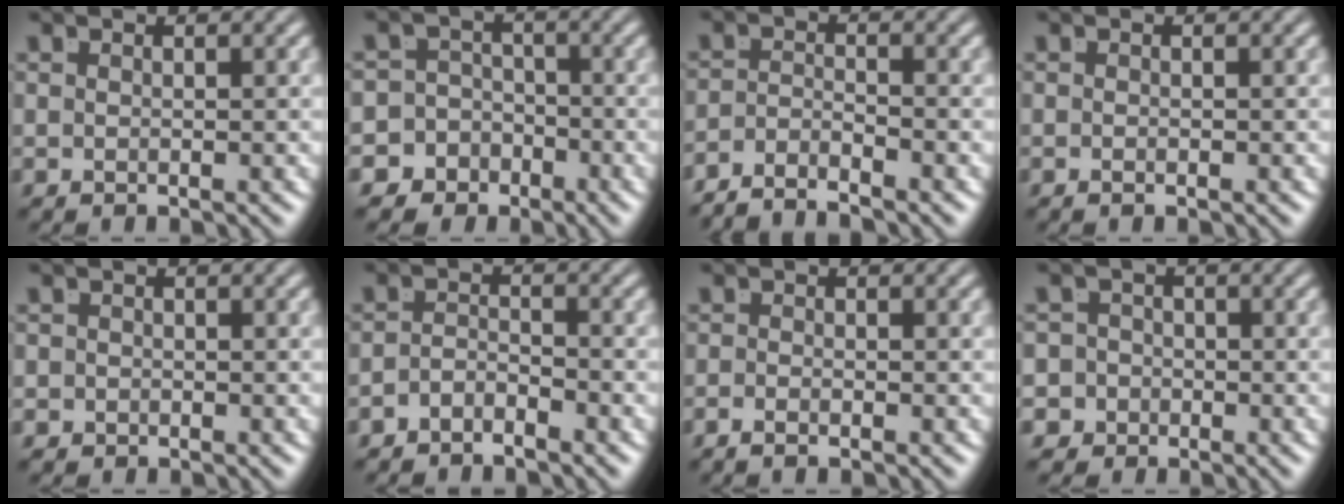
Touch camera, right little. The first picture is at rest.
{"total": 11.1, "force": [-5.0, 9.7, 2.0], "torque": [-0.065, -0.051, -0.090]}
{"total": 3.6, "force": [-3.4, 0.7, 0.9], "torque": [-0.013, -0.011, -0.059]}
{"total": 0.7, "force": [-0.5, -0.4, 0.2], "torque": [-0.003, -0.005, -0.006]}
{"total": 1.2, "force": [-0.9, 0.7, -0.2], "torque": [-0.001, -0.013, -0.010]}
{"total": 2.5, "force": [-2.4, 0.5, 0.5], "torque": [-0.002, -0.012, -0.039]}
{"total": 1.3, "force": [-1.2, -0.2, 0.4], "torque": [-0.008, -0.007, -0.020]}
{"total": 6.1, "force": [-2.6, 5.4, 0.8], "torque": [-0.036, -0.025, -0.050]}